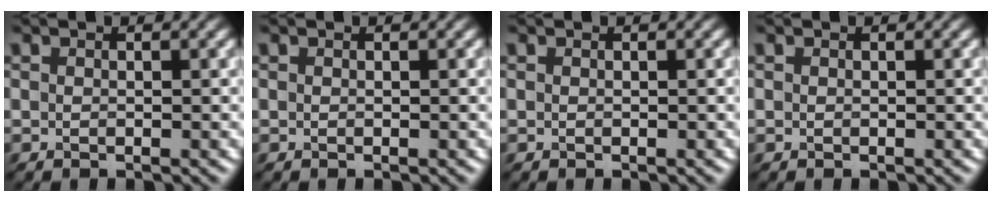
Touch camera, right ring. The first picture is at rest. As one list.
[{"total": 0.0}, {"total": 0.0}, {"total": 0.0}]